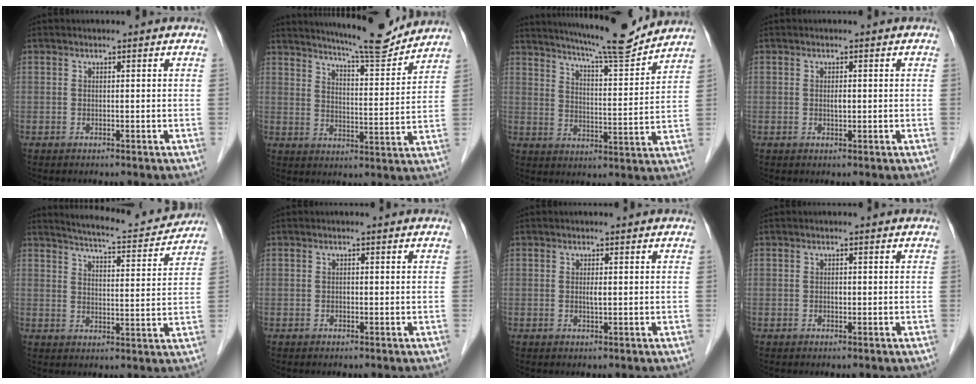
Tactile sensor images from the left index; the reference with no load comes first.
{"total": 11.8, "force": [11.1, 0.5, 4.2], "torque": [-0.067, -0.014, 0.151]}
{"total": 13.2, "force": [12.1, 0.2, 5.3], "torque": [-0.091, -0.012, 0.171]}
{"total": 1.4, "force": [-1.2, 0.3, 0.7], "torque": [-0.012, -0.006, -0.019]}
{"total": 10.9, "force": [10.4, 0.6, 2.9], "torque": [-0.047, -0.009, 0.133]}
{"total": 1.3, "force": [-1.3, 0.2, 0.1], "torque": [-0.001, -0.004, -0.023]}
{"total": 1.4, "force": [-1.1, 0.0, 0.8], "torque": [-0.016, -0.007, -0.019]}
{"total": 1.4, "force": [-1.3, 0.3, 0.3], "torque": [-0.005, -0.004, -0.023]}